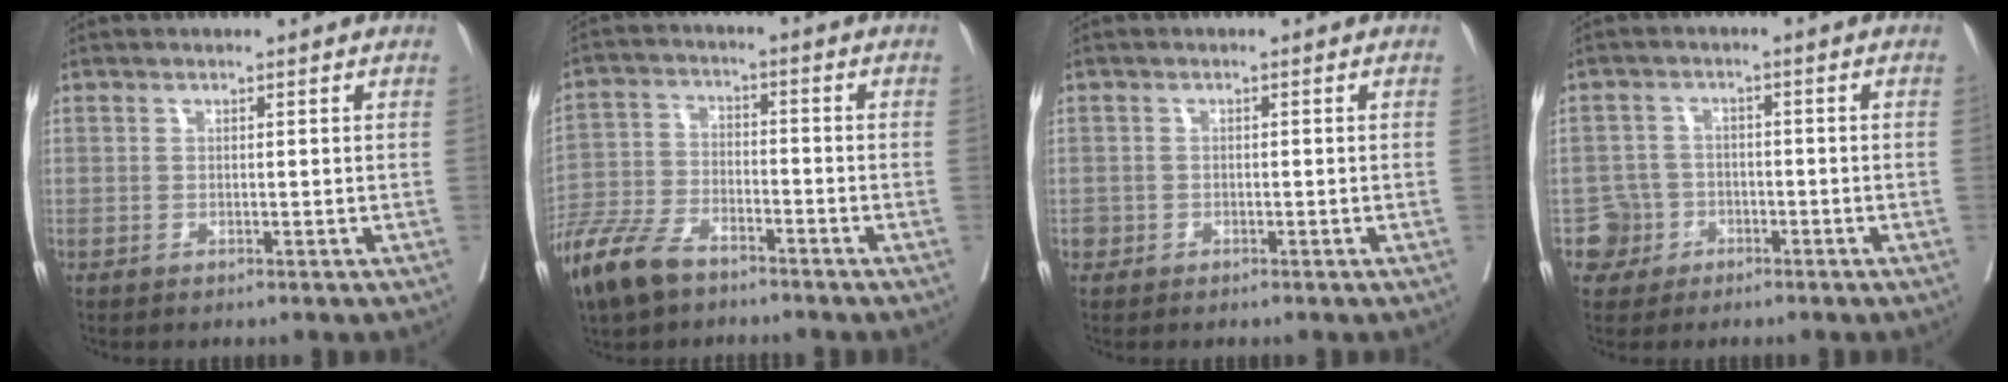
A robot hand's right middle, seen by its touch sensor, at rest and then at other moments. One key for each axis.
{"total": 9.7, "fx": -7.1, "fy": 4.0, "fz": 5.4, "tx": -0.126, "ty": -0.018, "tz": -0.141}
{"total": 1.1, "fx": -0.5, "fy": 1.0, "fz": 0.1, "tx": 0.001, "ty": 0.005, "tz": -0.010}
{"total": 4.2, "fx": -1.8, "fy": 3.8, "fz": -0.3, "tx": 0.014, "ty": 0.016, "tz": -0.031}